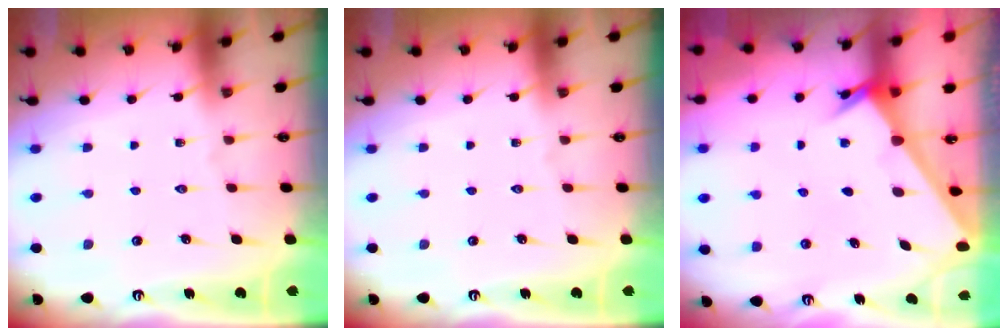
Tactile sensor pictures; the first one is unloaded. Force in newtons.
{"total": 0.0}
{"total": 2.2, "press": 2.2, "slide": 0.2}